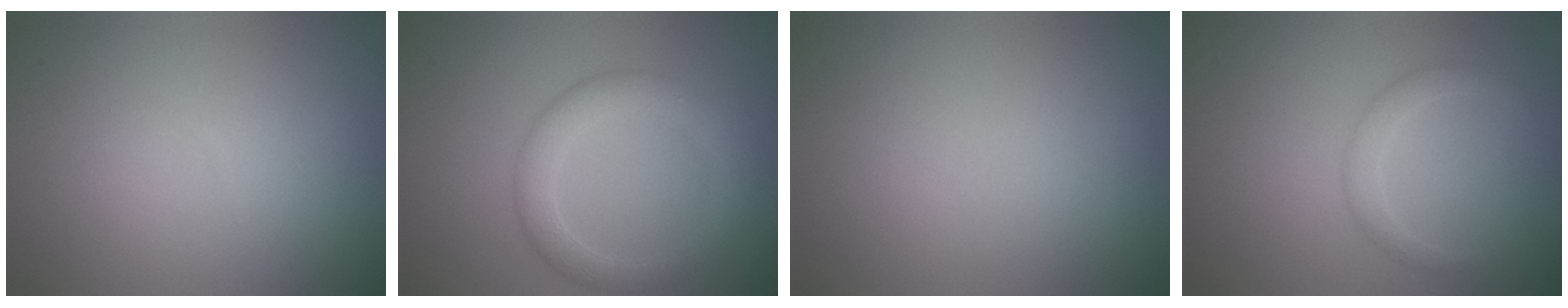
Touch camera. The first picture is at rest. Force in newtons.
{"total": 3.9, "press": 3.9, "slide": 0.1}
{"total": 0.0}
{"total": 1.7, "press": 1.7, "slide": 0.1}